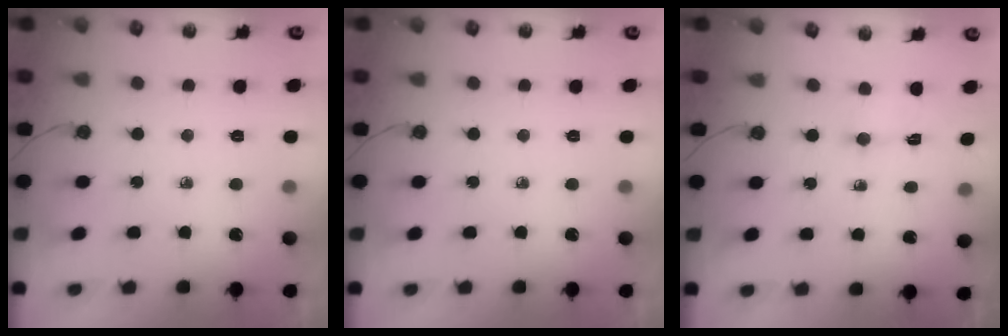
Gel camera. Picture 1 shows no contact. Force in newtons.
{"total": 0.0}
{"total": 1.9, "press": 1.7, "slide": 0.7}